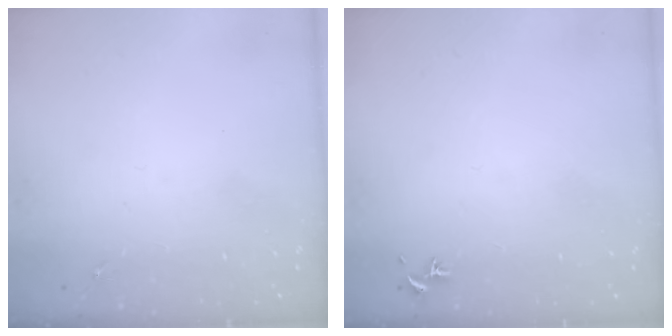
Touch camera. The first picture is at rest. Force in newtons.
{"total": 0.8, "press": 0.7, "slide": 0.3}